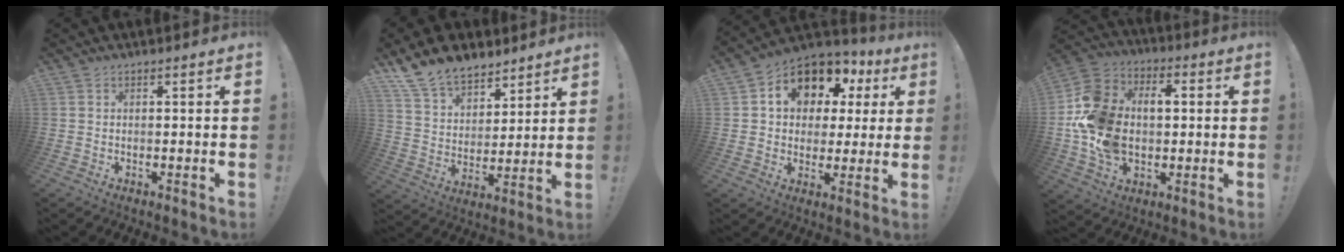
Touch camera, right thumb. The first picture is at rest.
{"total": 13.6, "force": [10.8, 7.1, 4.0], "torque": [-0.078, -0.080, 0.207]}
{"total": 12.0, "force": [5.8, 8.5, 6.3], "torque": [-0.104, -0.037, 0.106]}
{"total": 19.3, "force": [-0.1, 14.5, 12.7], "torque": [-0.238, 0.012, 0.004]}